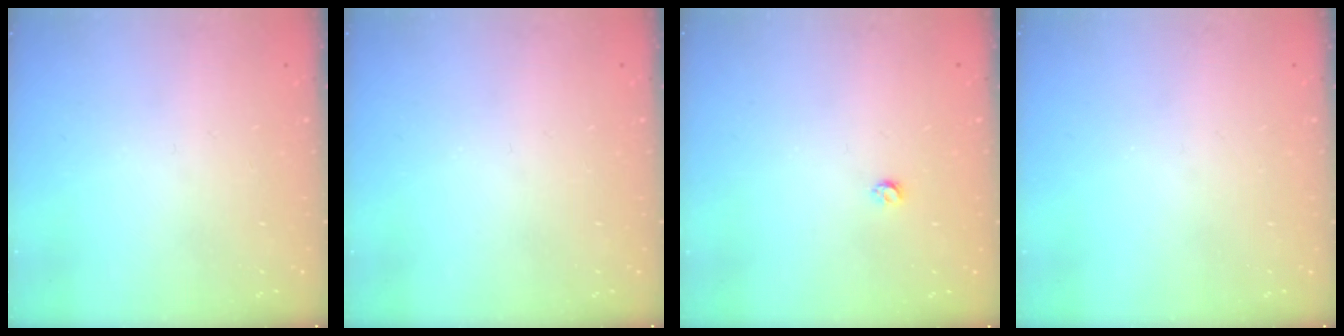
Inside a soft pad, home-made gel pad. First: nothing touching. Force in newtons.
{"total": 0.0}
{"total": 2.9, "press": 2.8, "slide": 0.5}
{"total": 0.0}